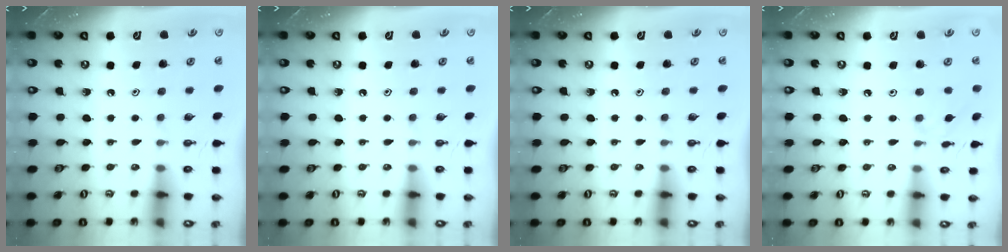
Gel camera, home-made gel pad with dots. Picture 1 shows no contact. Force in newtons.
{"total": 0.0}
{"total": 0.0}
{"total": 1.6, "press": 1.5, "slide": 0.4}